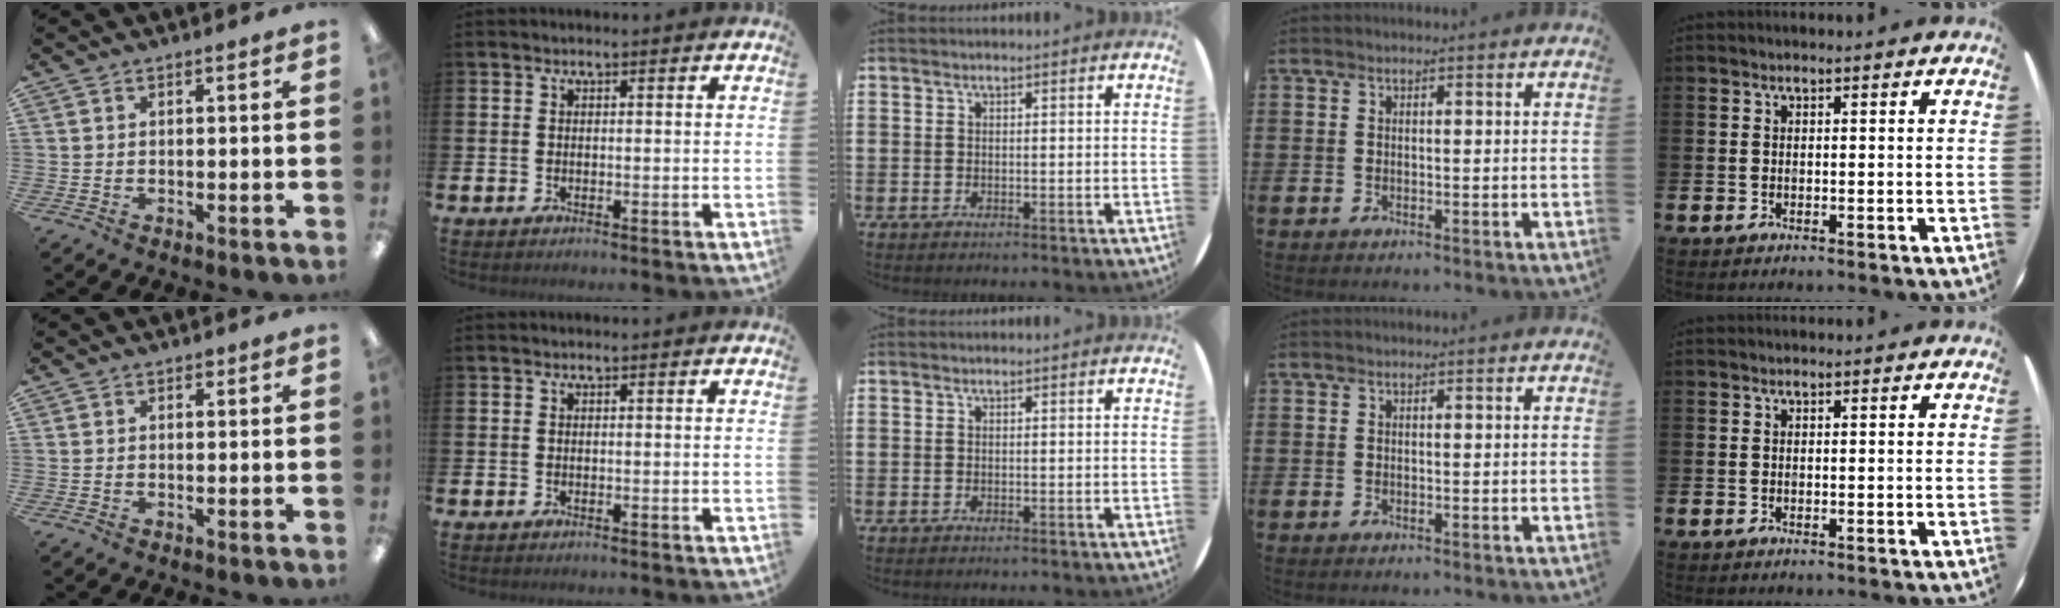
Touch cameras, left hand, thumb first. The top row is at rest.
{"thumb": {"total": 0.9, "force": [0.5, 0.6, 0.3], "torque": [0.001, -0.001, 0.008]}}